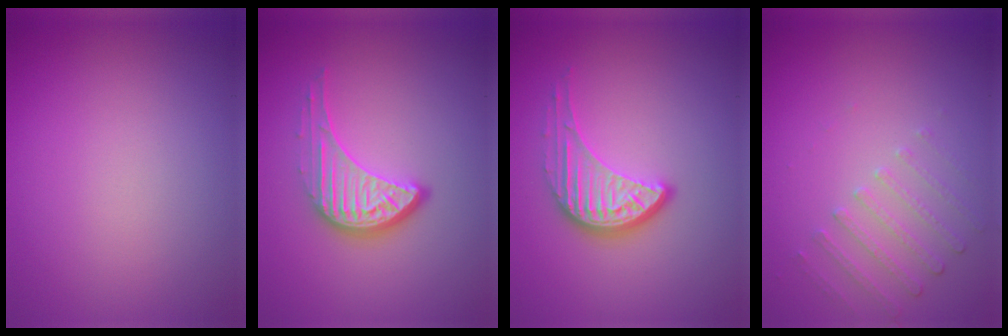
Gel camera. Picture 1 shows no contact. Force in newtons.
{"total": 4.1, "press": 3.0, "slide": 2.8}
{"total": 4.0, "press": 2.9, "slide": 2.7}
{"total": 1.7, "press": 1.2, "slide": 1.2}